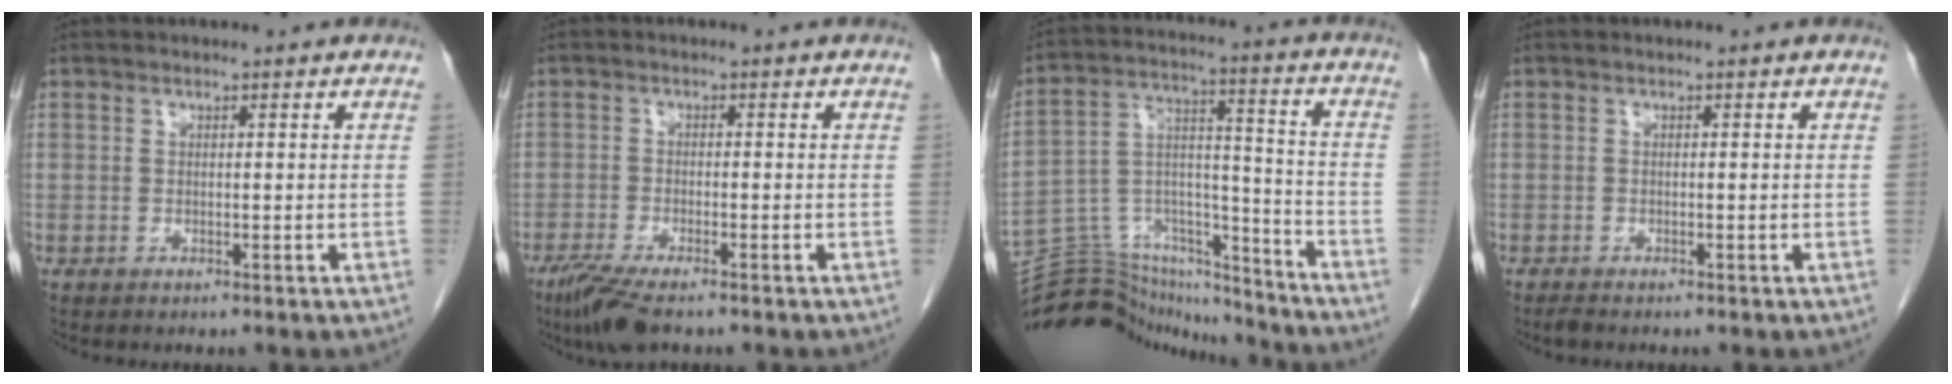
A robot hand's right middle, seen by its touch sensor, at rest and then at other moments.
{"total": 5.9, "force": [-4.3, 0.9, 4.0], "torque": [-0.078, -0.016, -0.074]}
{"total": 19.9, "force": [-19.1, 4.2, 3.5], "torque": [-0.077, 0.046, -0.302]}
{"total": 1.1, "force": [-0.9, 0.2, 0.5], "torque": [-0.020, -0.004, -0.016]}